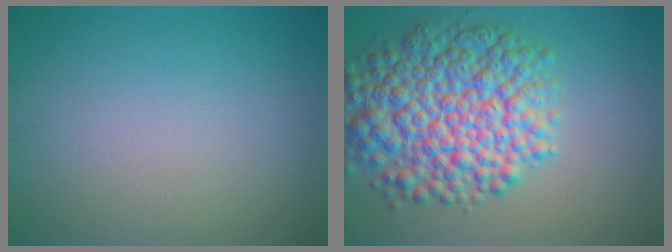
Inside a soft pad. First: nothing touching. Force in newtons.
{"total": 10.4, "press": 10.3, "slide": 0.3}